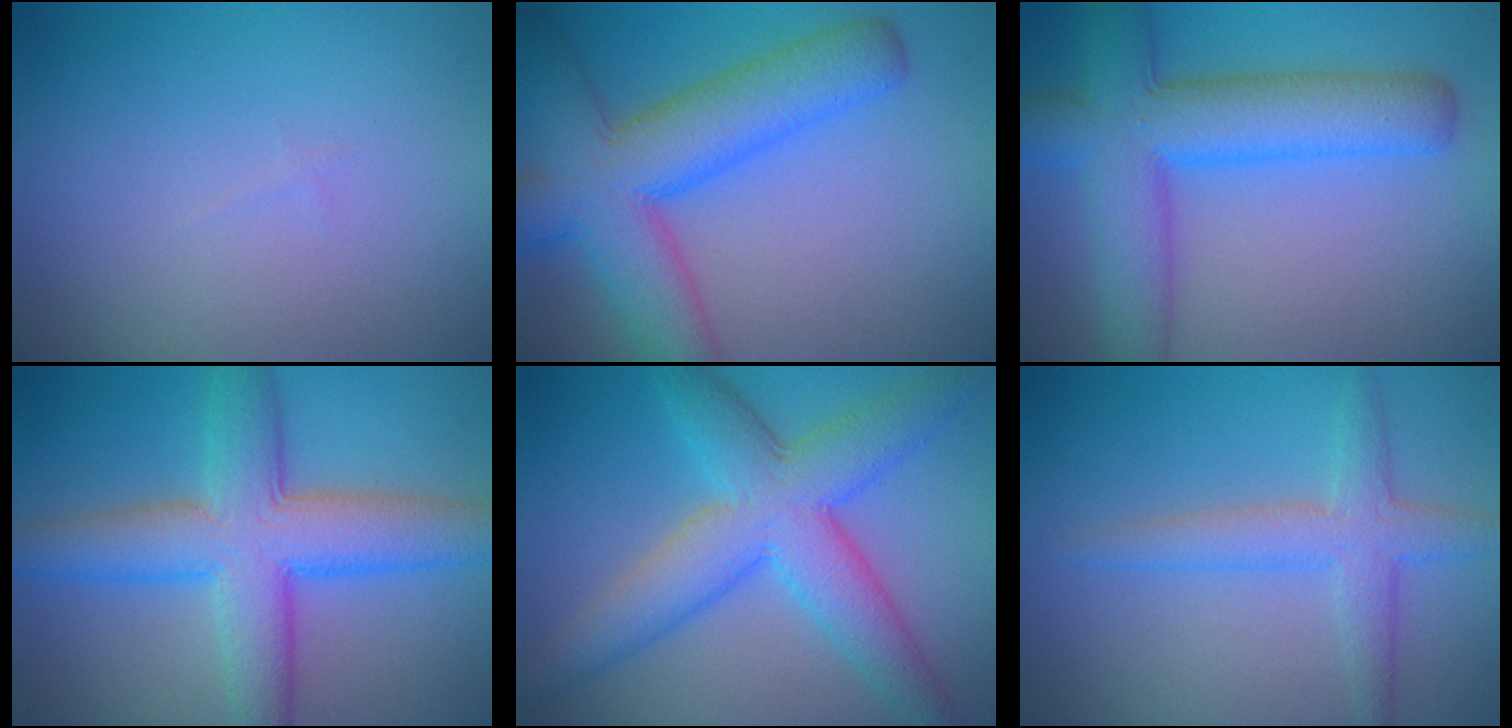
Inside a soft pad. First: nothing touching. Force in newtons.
{"total": 9.1, "press": 9.1, "slide": 0.4}
{"total": 8.1, "press": 8.1, "slide": 0.3}
{"total": 8.0, "press": 8.0, "slide": 0.2}
{"total": 7.6, "press": 7.5, "slide": 0.3}
{"total": 3.2, "press": 3.2, "slide": 0.1}